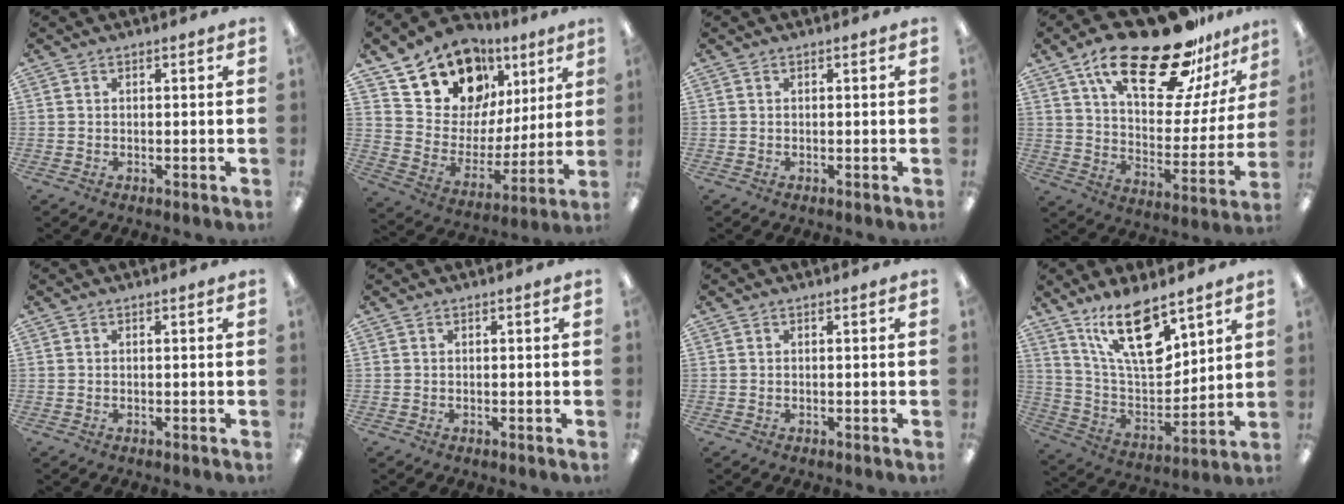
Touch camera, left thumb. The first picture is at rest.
{"total": 16.9, "force": [11.8, 10.6, 5.8], "torque": [-0.106, -0.076, 0.216]}
{"total": 0.0}
{"total": 26.6, "force": [18.1, 9.8, 16.9], "torque": [-0.263, -0.111, 0.300]}
{"total": 0.0}
{"total": 0.0}
{"total": 0.0}
{"total": 18.2, "force": [11.8, 6.6, 12.2], "torque": [-0.228, -0.061, 0.201]}